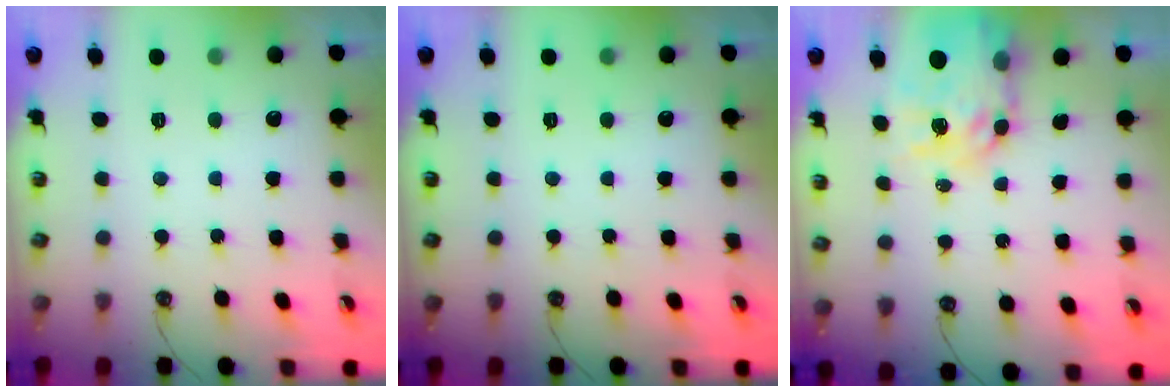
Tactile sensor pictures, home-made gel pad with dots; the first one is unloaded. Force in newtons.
{"total": 0.0}
{"total": 12.3, "press": 12.3, "slide": 1.0}